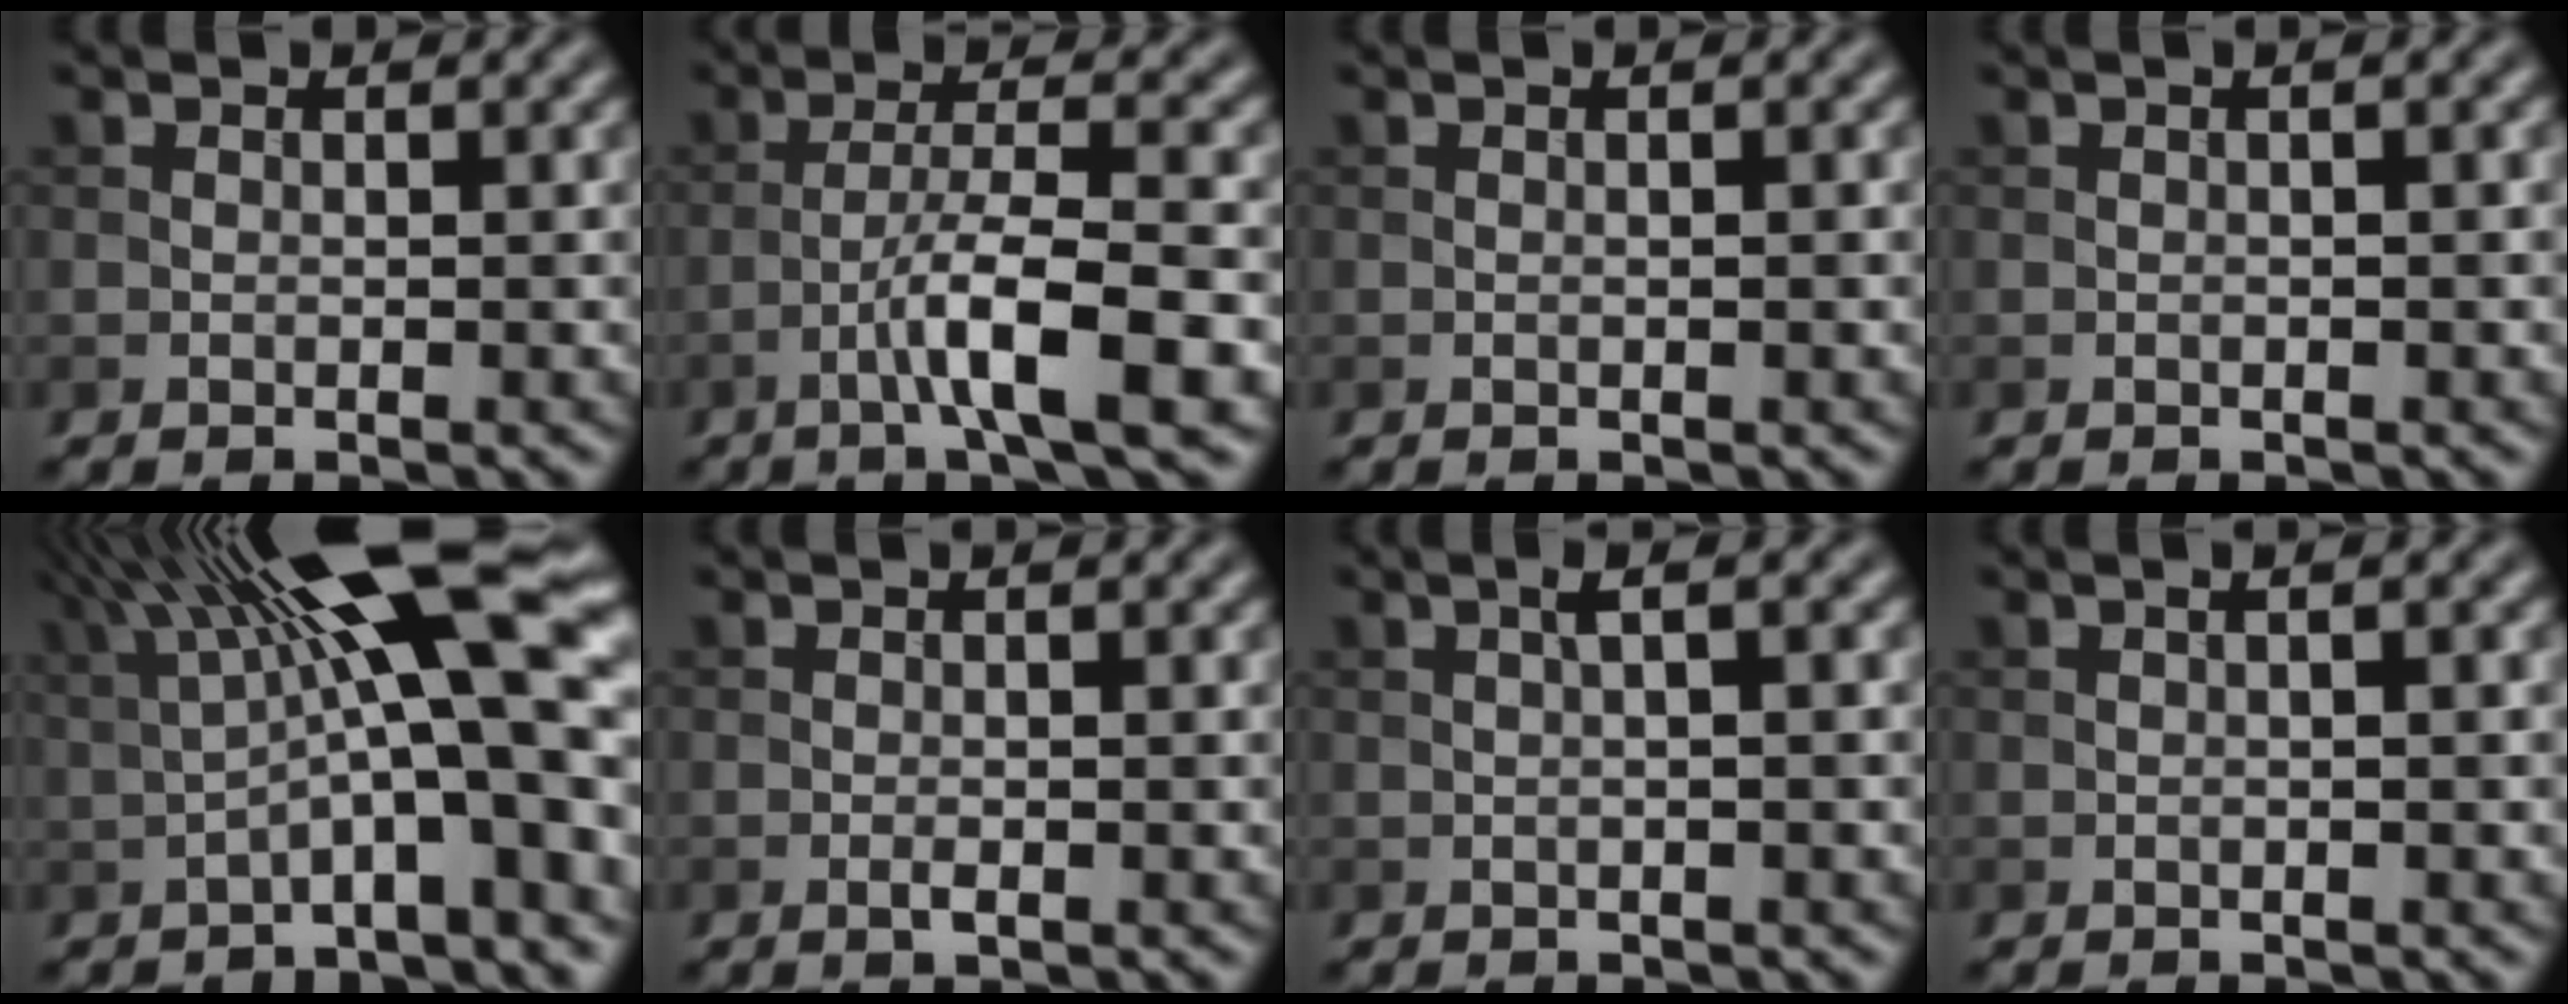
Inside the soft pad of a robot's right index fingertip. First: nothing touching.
{"total": 7.4, "force": [-3.1, 1.1, 6.6], "torque": [-0.109, 0.014, -0.057]}
{"total": 0.6, "force": [0.0, 0.1, 0.6], "torque": [-0.010, 0.001, 0.002]}
{"total": 1.0, "force": [0.2, 0.1, 1.0], "torque": [-0.020, 0.001, 0.000]}
{"total": 15.3, "force": [3.6, 3.7, 14.4], "torque": [-0.211, 0.022, 0.064]}
{"total": 1.5, "force": [-0.3, 0.3, 1.4], "torque": [-0.026, -0.001, -0.009]}
{"total": 2.6, "force": [0.6, 0.7, 2.4], "torque": [-0.029, 0.007, 0.004]}
{"total": 2.0, "force": [0.6, 0.6, 1.8], "torque": [-0.019, -0.006, 0.002]}